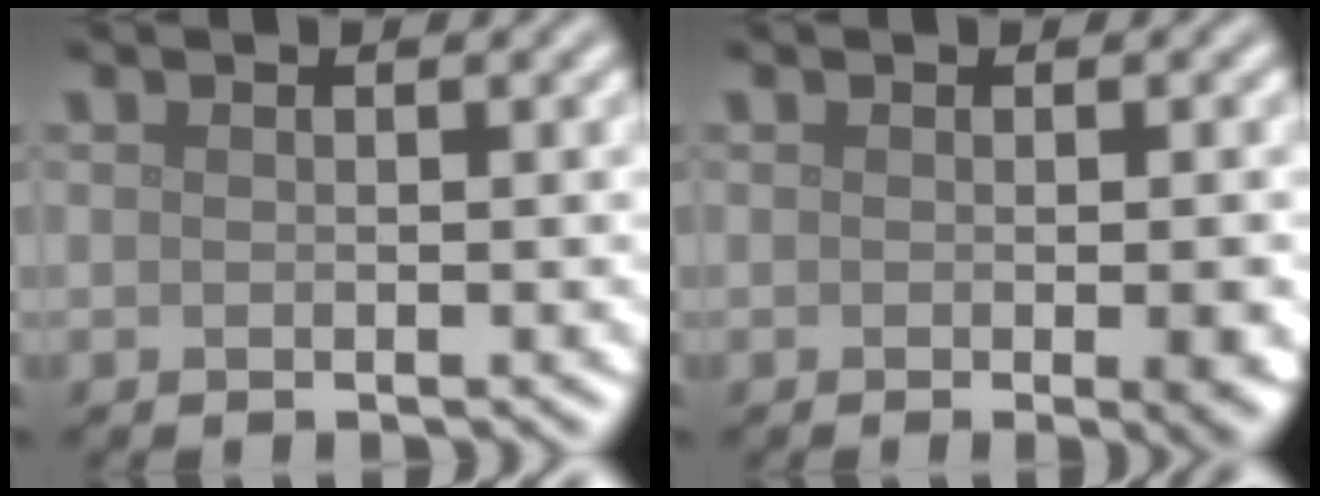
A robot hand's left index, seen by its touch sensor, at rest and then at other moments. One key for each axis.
{"total": 3.2, "fx": -0.6, "fy": 0.8, "fz": 3.1, "tx": -0.035, "ty": -0.005, "tz": -0.006}